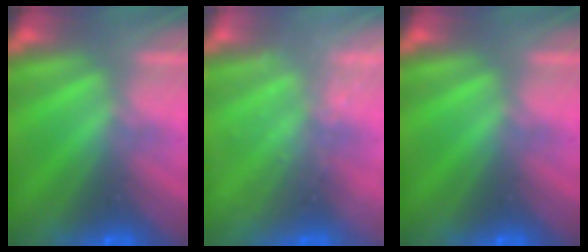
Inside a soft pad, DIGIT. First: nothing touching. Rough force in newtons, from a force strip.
{"total": 2.1}
{"total": 0.0}